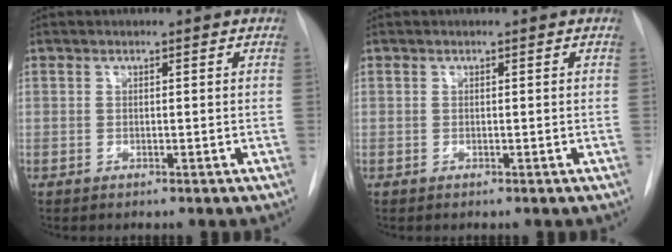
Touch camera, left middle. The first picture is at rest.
{"total": 0.0}